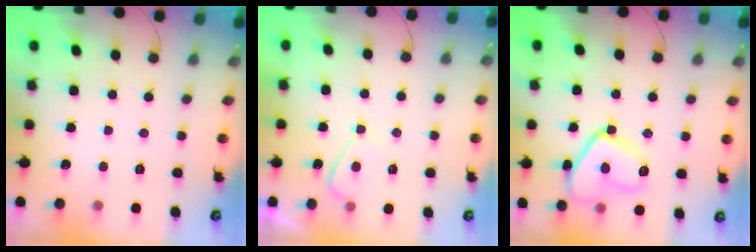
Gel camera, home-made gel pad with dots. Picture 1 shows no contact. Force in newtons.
{"total": 0.5, "press": 0.2, "slide": 0.5}
{"total": 12.9, "press": 12.8, "slide": 1.4}